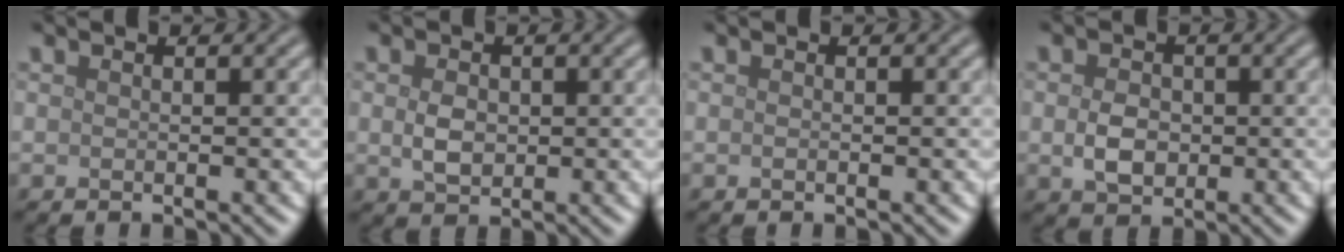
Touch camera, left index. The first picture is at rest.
{"total": 2.4, "force": [0.1, 1.8, 1.7], "torque": [-0.034, 0.000, 0.002]}
{"total": 0.0}
{"total": 3.0, "force": [-0.2, 2.2, 2.0], "torque": [-0.040, -0.002, -0.007]}